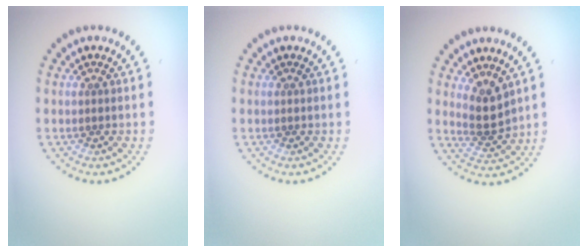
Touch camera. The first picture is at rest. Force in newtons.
{"total": 0.0}
{"total": 2.6, "press": 2.1, "slide": 1.6}